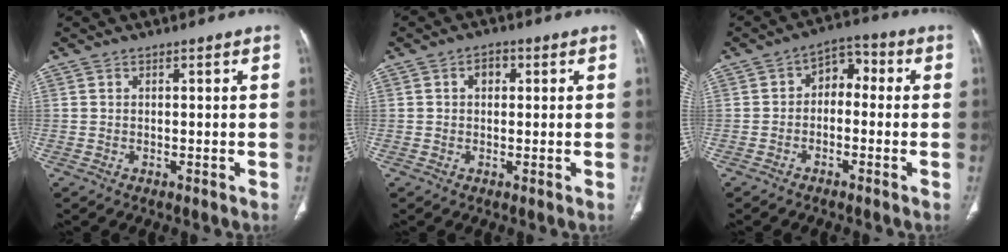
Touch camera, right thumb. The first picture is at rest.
{"total": 2.6, "force": [0.6, 1.9, 1.6], "torque": [-0.015, 0.008, 0.006]}
{"total": 5.9, "force": [-0.6, 4.1, 4.2], "torque": [-0.041, 0.035, -0.025]}